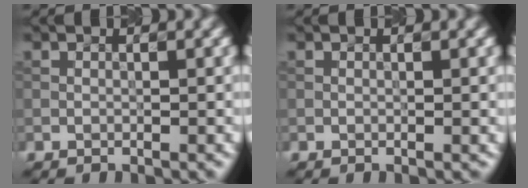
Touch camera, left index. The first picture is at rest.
{"total": 0.0}